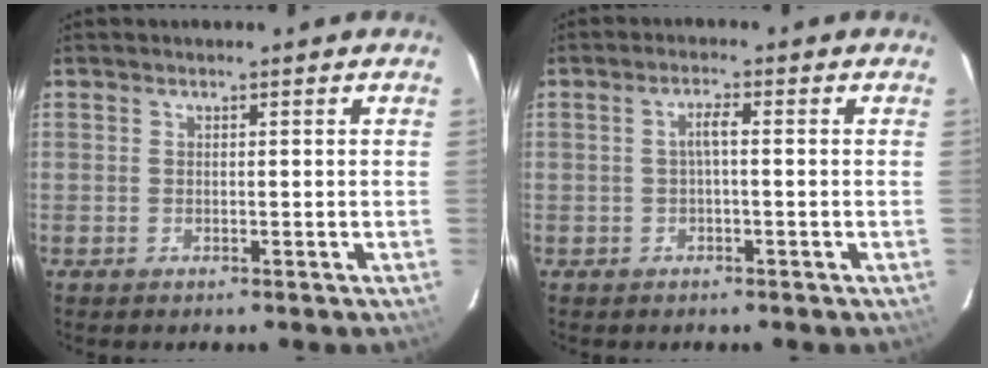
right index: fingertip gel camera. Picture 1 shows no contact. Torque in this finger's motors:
{"motor_torque": [0.24, -0.13, 0.27, 0.06]}